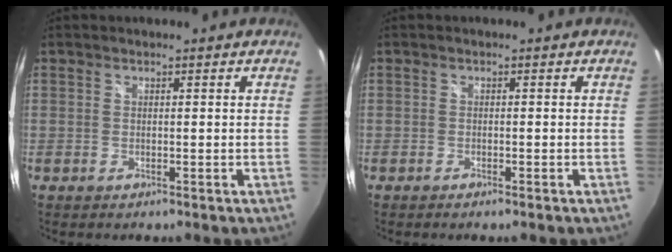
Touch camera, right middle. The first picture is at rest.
{"total": 0.8, "force": [-0.7, 0.1, 0.4], "torque": [-0.008, -0.002, -0.013]}